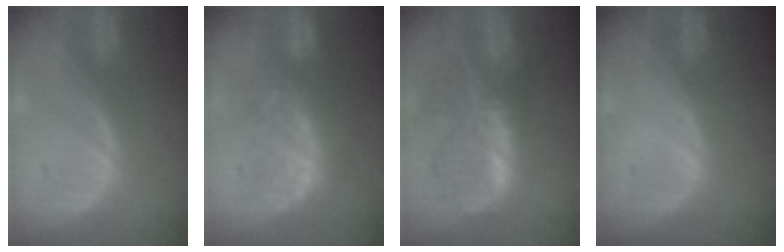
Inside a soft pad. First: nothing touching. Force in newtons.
{"total": 7.8, "press": 7.7, "slide": 1.3}
{"total": 8.7, "press": 7.5, "slide": 4.3}
{"total": 0.0}